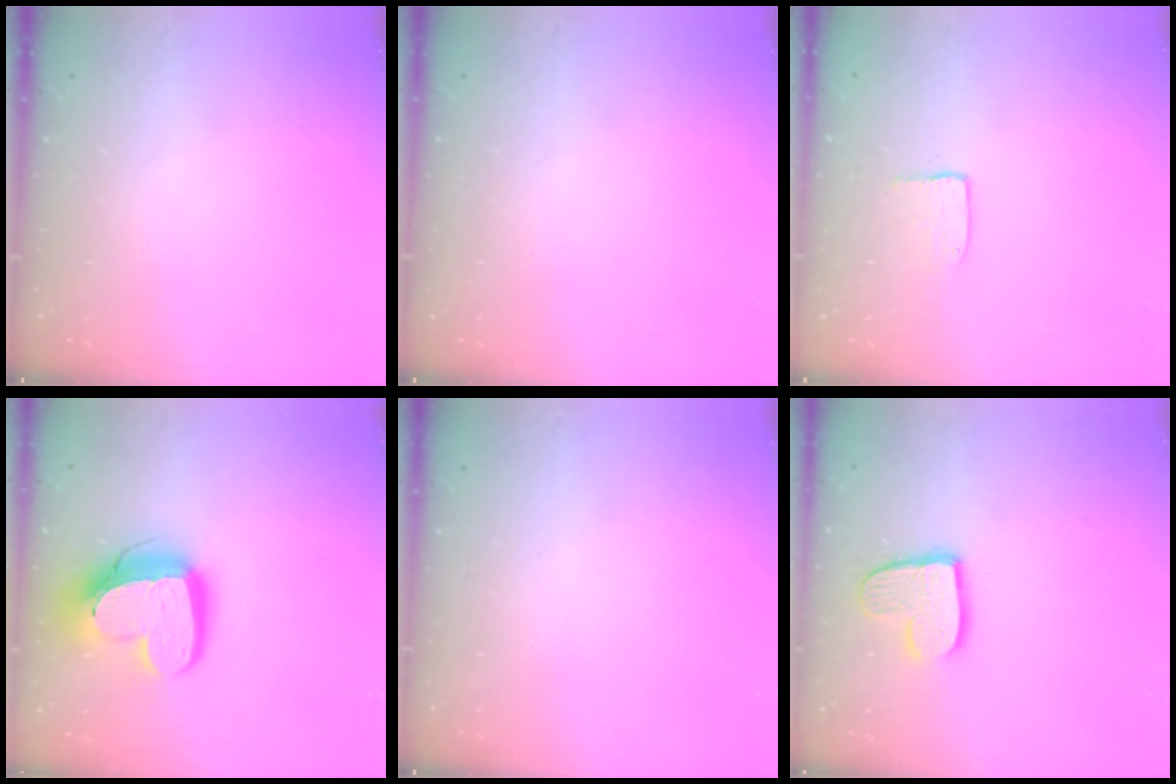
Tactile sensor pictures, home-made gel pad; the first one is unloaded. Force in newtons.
{"total": 0.0}
{"total": 3.4, "press": 3.4, "slide": 0.2}
{"total": 18.9, "press": 18.8, "slide": 1.6}
{"total": 0.0}
{"total": 10.6, "press": 10.6, "slide": 0.8}